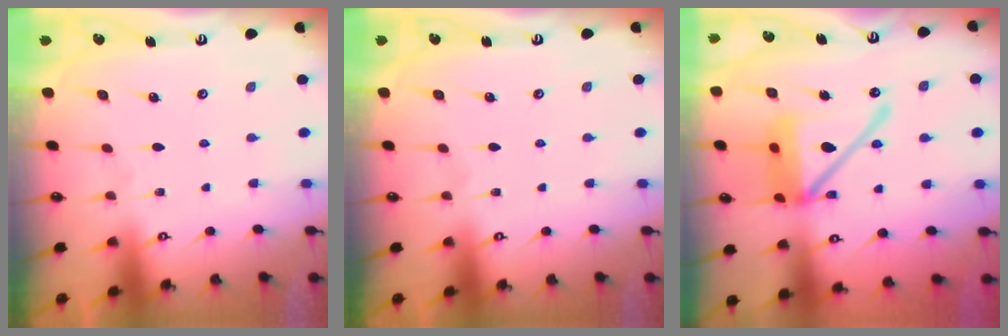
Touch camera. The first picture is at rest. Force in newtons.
{"total": 0.0}
{"total": 16.8, "press": 16.7, "slide": 2.2}